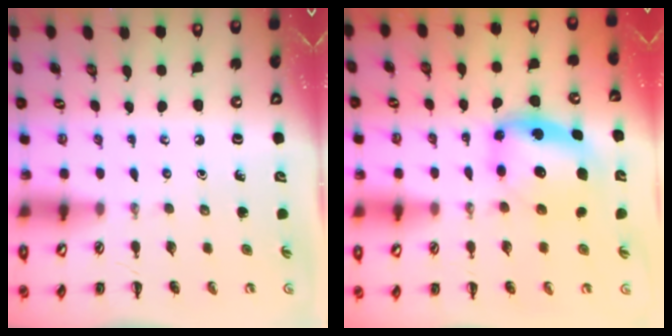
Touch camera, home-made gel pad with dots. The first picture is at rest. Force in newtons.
{"total": 5.8, "press": 5.7, "slide": 1.2}